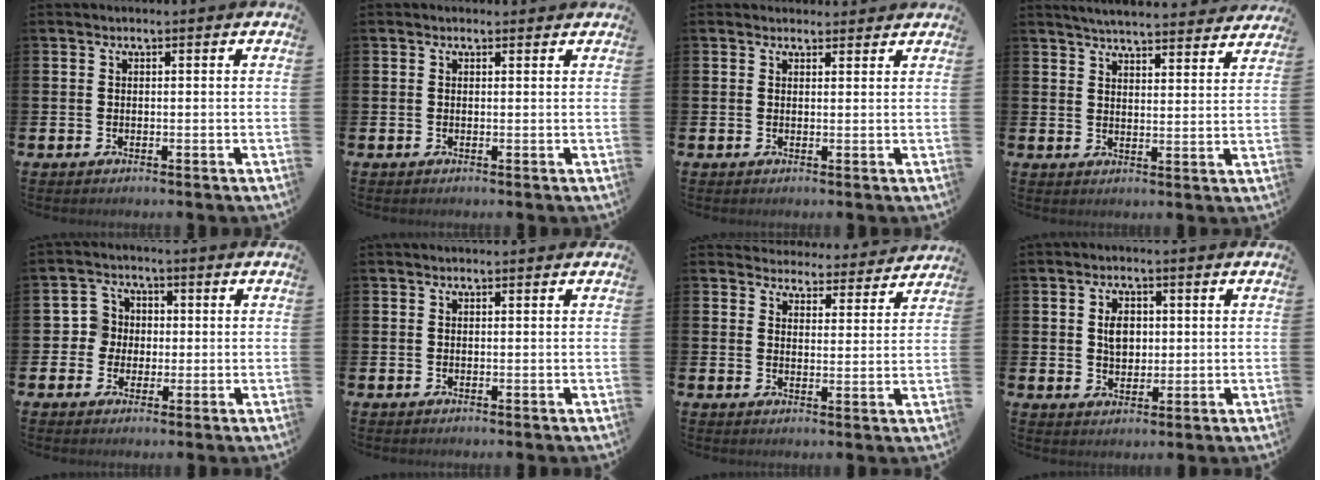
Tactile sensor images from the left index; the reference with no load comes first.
{"total": 0.6, "force": [0.4, 0.3, 0.2], "torque": [0.004, 0.001, 0.005]}
{"total": 1.6, "force": [1.5, 0.6, -0.1], "torque": [0.011, -0.003, 0.026]}
{"total": 5.2, "force": [5.2, 0.3, 0.5], "torque": [-0.024, -0.033, 0.092]}
{"total": 4.1, "force": [0.4, 4.0, 0.6], "torque": [-0.029, 0.013, 0.002]}
{"total": 0.0}
{"total": 4.3, "force": [4.2, 1.0, -0.2], "torque": [-0.004, -0.039, 0.071]}
{"total": 3.6, "force": [0.9, 2.5, 2.4], "torque": [-0.035, 0.004, 0.010]}